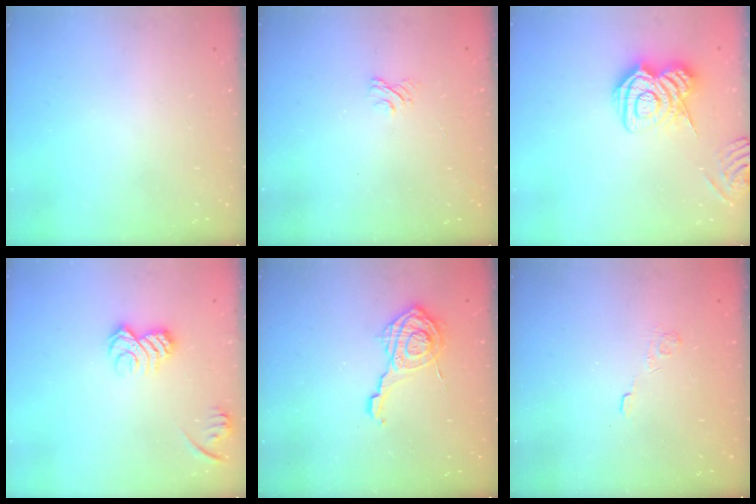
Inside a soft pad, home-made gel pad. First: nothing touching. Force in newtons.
{"total": 2.9, "press": 2.6, "slide": 1.2}
{"total": 10.2, "press": 10.1, "slide": 1.4}
{"total": 10.4, "press": 10.4, "slide": 0.3}
{"total": 12.0, "press": 12.0, "slide": 0.4}
{"total": 2.4, "press": 1.9, "slide": 1.4}